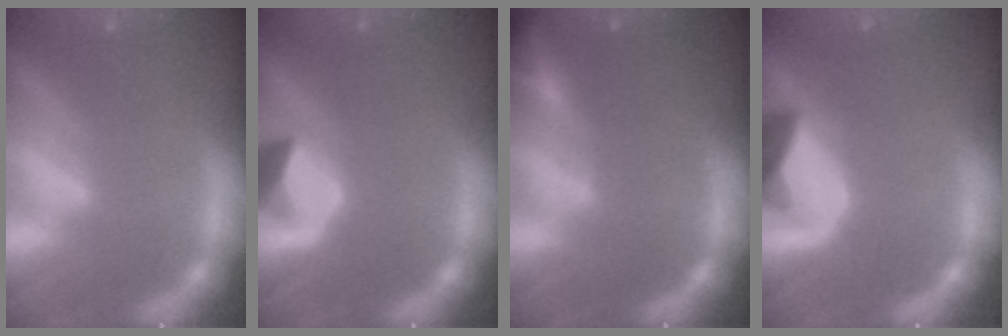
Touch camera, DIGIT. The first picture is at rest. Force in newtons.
{"total": 4.0}
{"total": 2.9}
{"total": 8.0}